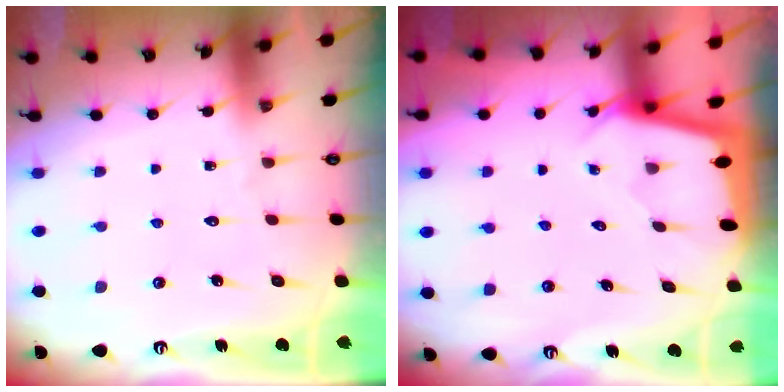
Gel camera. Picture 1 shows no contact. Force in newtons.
{"total": 2.0, "press": 2.0, "slide": 0.1}